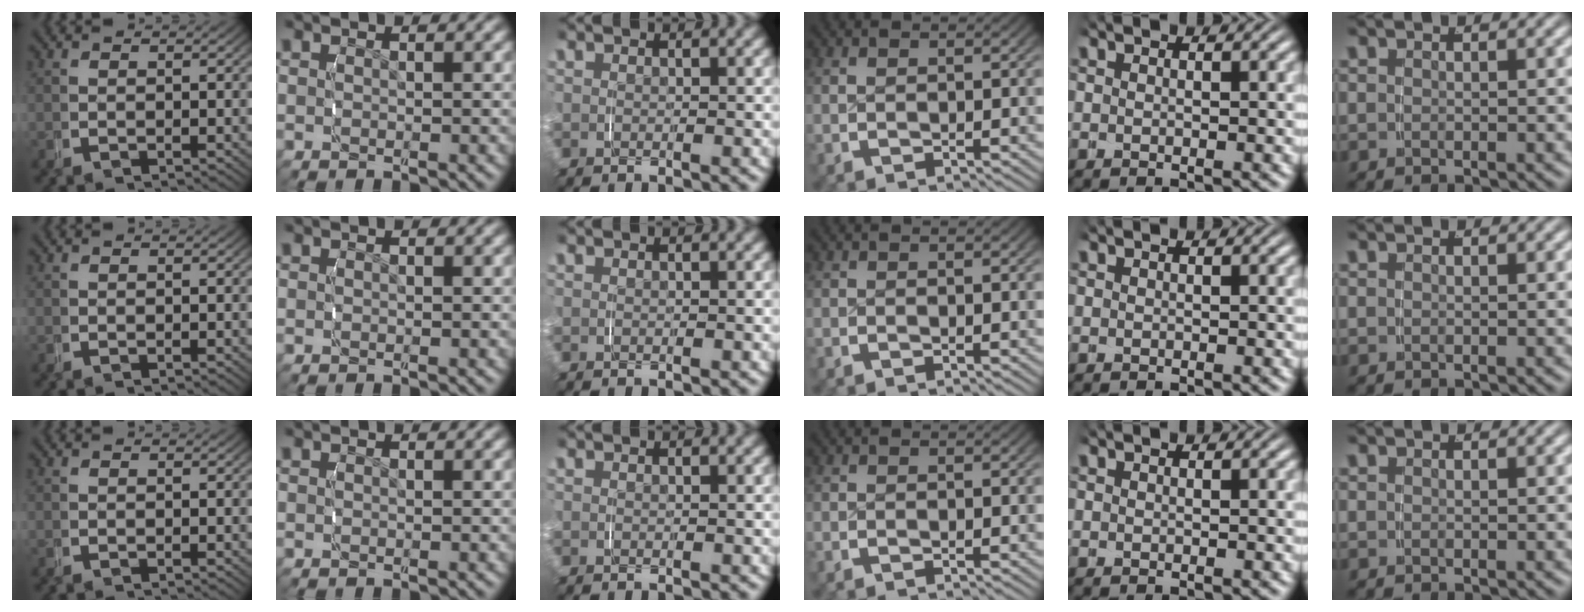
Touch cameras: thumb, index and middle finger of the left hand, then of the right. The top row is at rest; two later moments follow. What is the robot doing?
{"motion": "grasp_and_lifting", "object": "knife"}